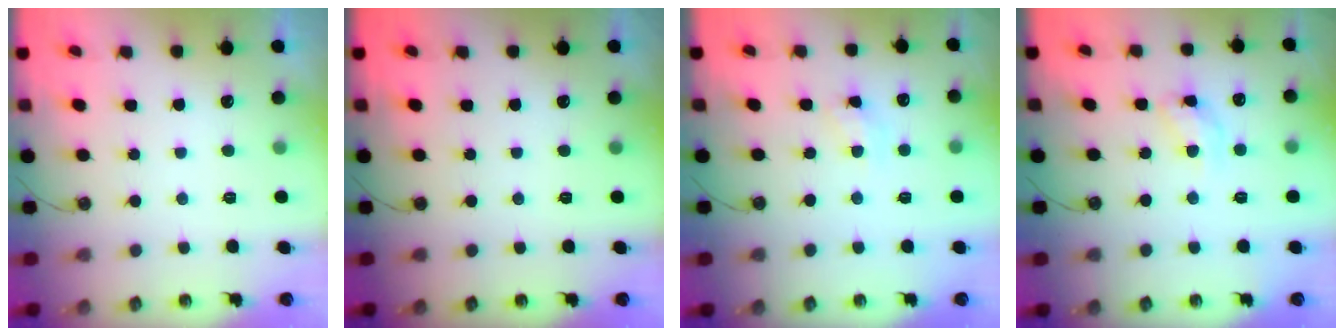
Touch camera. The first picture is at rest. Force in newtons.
{"total": 0.0}
{"total": 5.4, "press": 5.4, "slide": 0.5}
{"total": 10.9, "press": 10.9, "slide": 0.8}